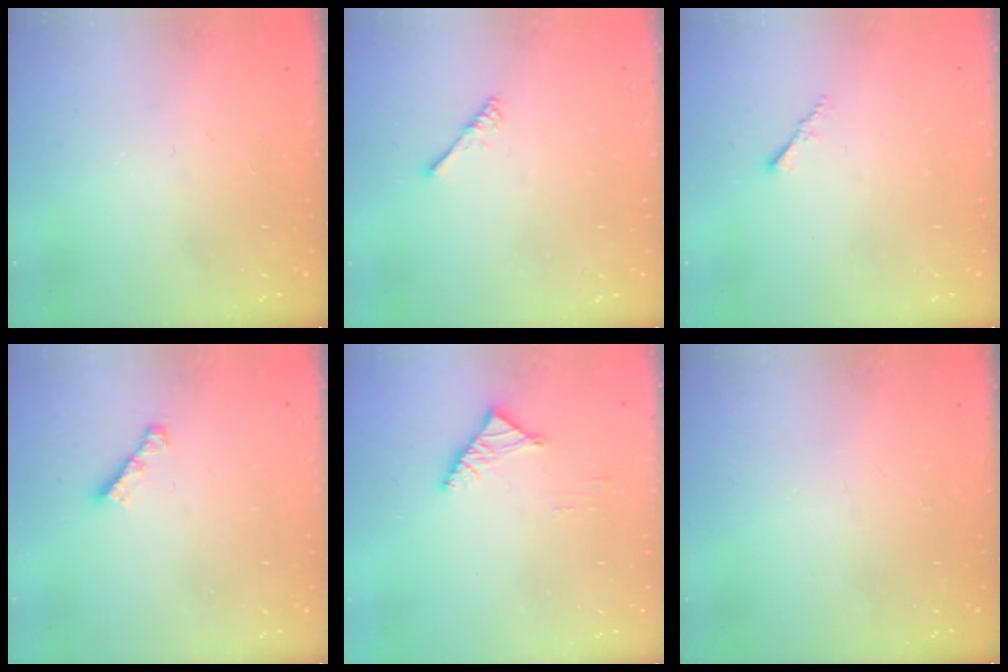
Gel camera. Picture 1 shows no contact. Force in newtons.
{"total": 2.5, "press": 2.5, "slide": 0.4}
{"total": 1.0, "press": 1.0, "slide": 0.4}
{"total": 3.0, "press": 3.0, "slide": 0.3}
{"total": 3.4, "press": 3.3, "slide": 0.8}
{"total": 0.0}